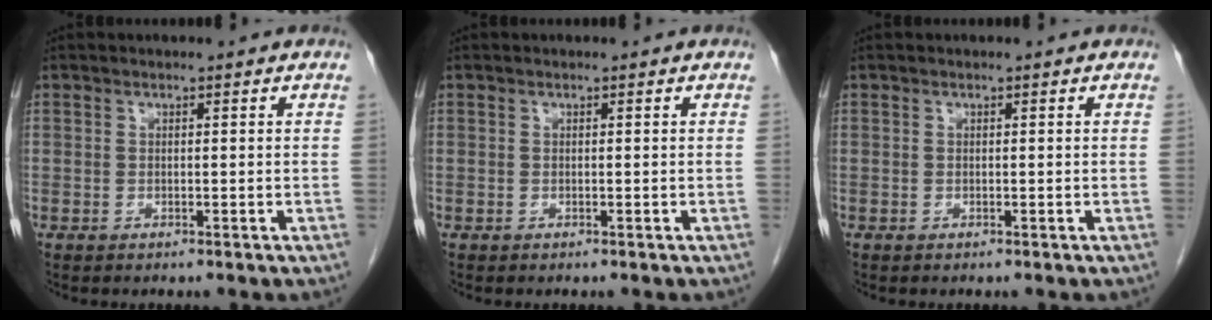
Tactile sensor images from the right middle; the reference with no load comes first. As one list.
[{"total": 0.0}, {"total": 0.0}]